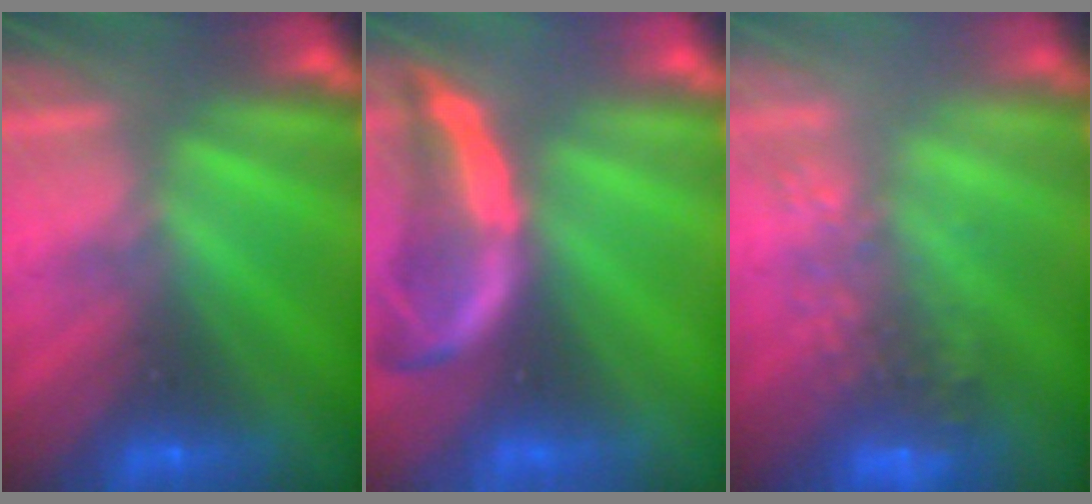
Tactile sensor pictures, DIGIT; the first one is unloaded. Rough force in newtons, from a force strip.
{"total": 1.9}
{"total": 5.8}